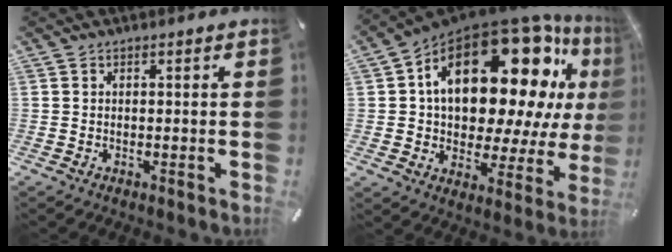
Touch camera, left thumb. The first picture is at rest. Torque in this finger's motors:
{"motor_torque": [2.52, 2.49, 2.21, -0.56, 0.51]}